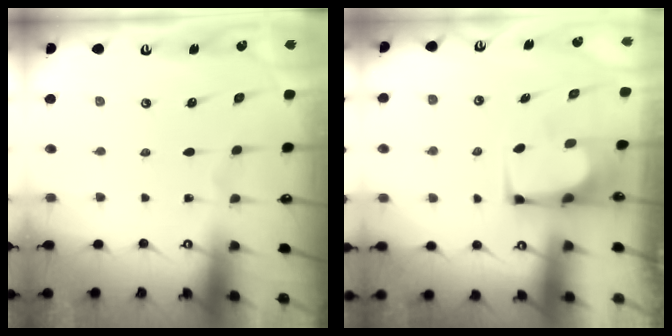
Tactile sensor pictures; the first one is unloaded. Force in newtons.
{"total": 1.0, "press": 0.9, "slide": 0.2}